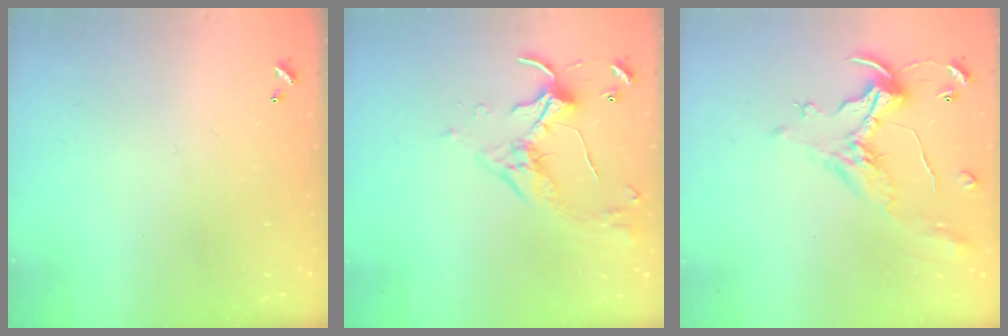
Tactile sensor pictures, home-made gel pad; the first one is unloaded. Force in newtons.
{"total": 3.7, "press": 3.7, "slide": 0.5}
{"total": 1.1, "press": 0.8, "slide": 0.9}